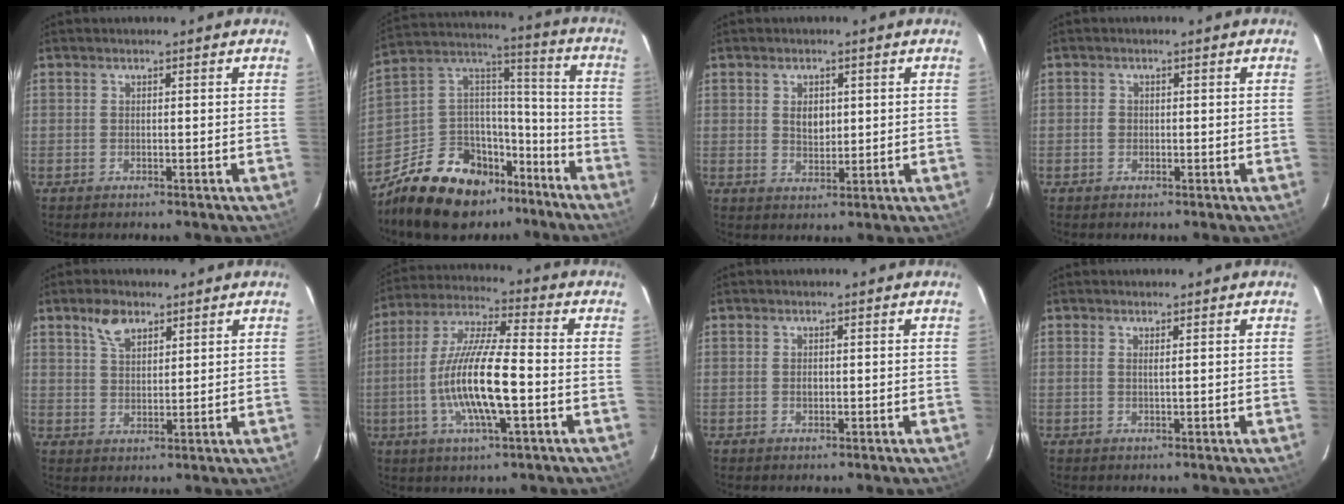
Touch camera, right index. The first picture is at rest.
{"total": 20.6, "force": [-13.7, 12.4, 9.2], "torque": [-0.212, 0.064, -0.207]}
{"total": 3.7, "force": [0.8, 2.5, 2.5], "torque": [-0.040, 0.003, 0.016]}
{"total": 1.1, "force": [-0.3, 1.1, 0.3], "torque": [-0.003, 0.003, -0.005]}
{"total": 5.2, "force": [3.3, 2.8, 2.9], "torque": [-0.047, 0.010, 0.062]}
{"total": 15.1, "force": [-3.4, 2.8, 14.4], "torque": [-0.284, -0.002, -0.066]}
{"total": 1.0, "force": [-0.1, 0.8, 0.6], "torque": [-0.009, 0.002, -0.002]}
{"total": 0.7, "force": [0.3, -0.1, 0.7], "torque": [-0.014, 0.002, 0.004]}